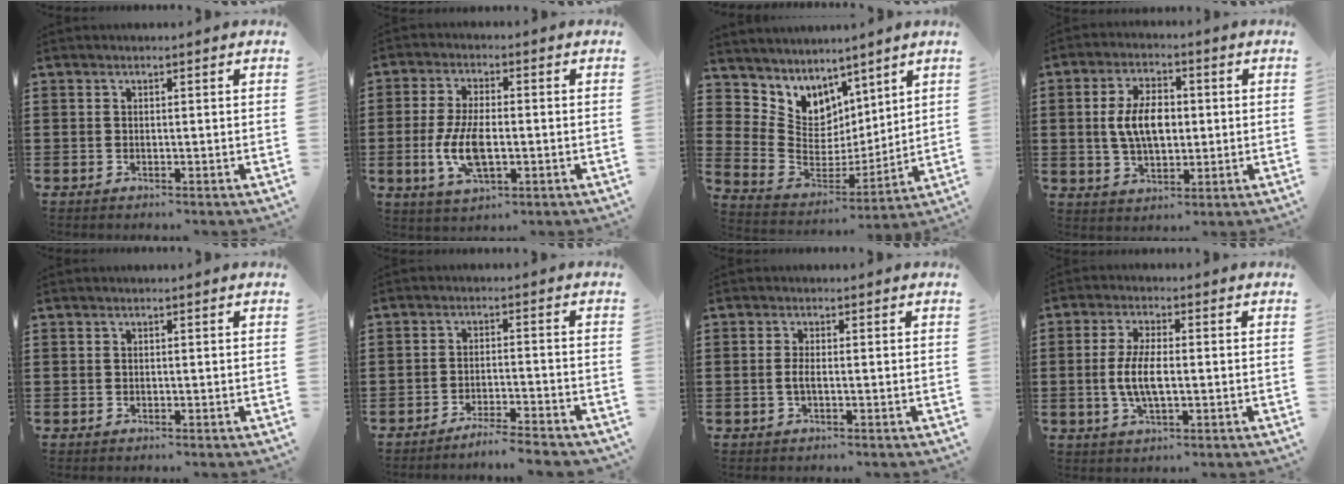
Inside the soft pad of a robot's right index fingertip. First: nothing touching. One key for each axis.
{"total": 7.9, "fx": -1.7, "fy": 3.5, "fz": 6.8, "tx": -0.151, "ty": -0.005, "tz": -0.034}
{"total": 6.4, "fx": 4.6, "fy": 4.2, "fz": -1.3, "tx": -0.033, "ty": -0.064, "tz": 0.086}
{"total": 7.5, "fx": 0.3, "fy": 4.2, "fz": 6.2, "tx": -0.135, "ty": 0.006, "tz": -0.004}
{"total": 0.0}
{"total": 3.8, "fx": -3.7, "fy": -0.4, "fz": 1.0, "tx": -0.020, "ty": -0.004, "tz": -0.074}
{"total": 1.9, "fx": -0.5, "fy": 0.3, "fz": 1.8, "tx": -0.048, "ty": -0.007, "tz": -0.014}
{"total": 6.1, "fx": -0.7, "fy": 2.1, "fz": 5.7, "tx": -0.128, "ty": -0.006, "tz": -0.022}